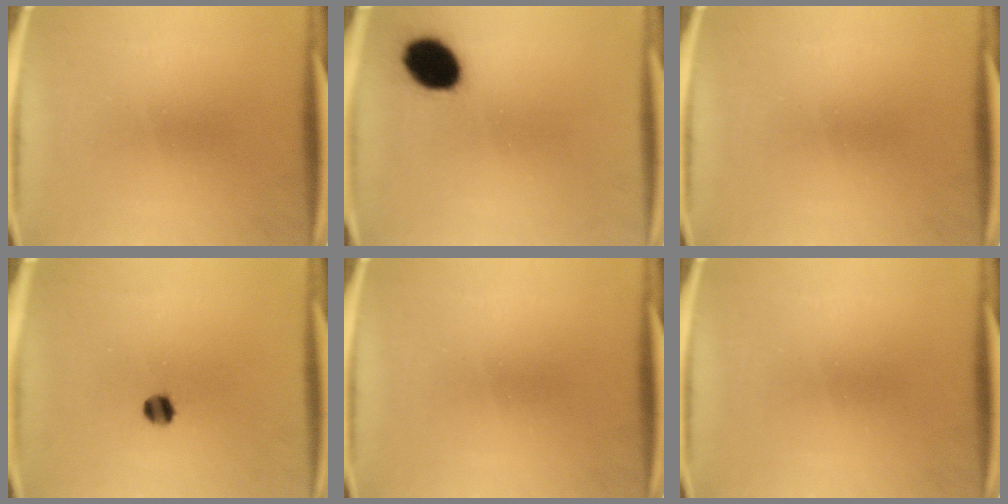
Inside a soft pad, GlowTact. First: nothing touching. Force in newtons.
{"total": 11.8}
{"total": 0.0}
{"total": 3.3}
{"total": 0.0}
{"total": 0.0}